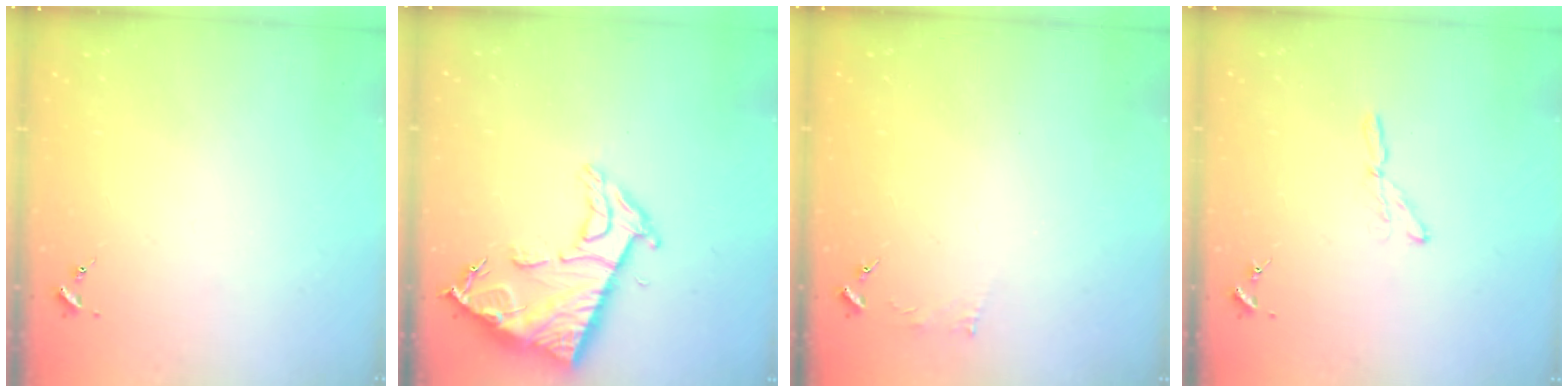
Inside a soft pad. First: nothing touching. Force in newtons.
{"total": 13.1, "press": 13.0, "slide": 1.1}
{"total": 2.4, "press": 2.4, "slide": 0.3}
{"total": 3.7, "press": 3.7, "slide": 0.4}